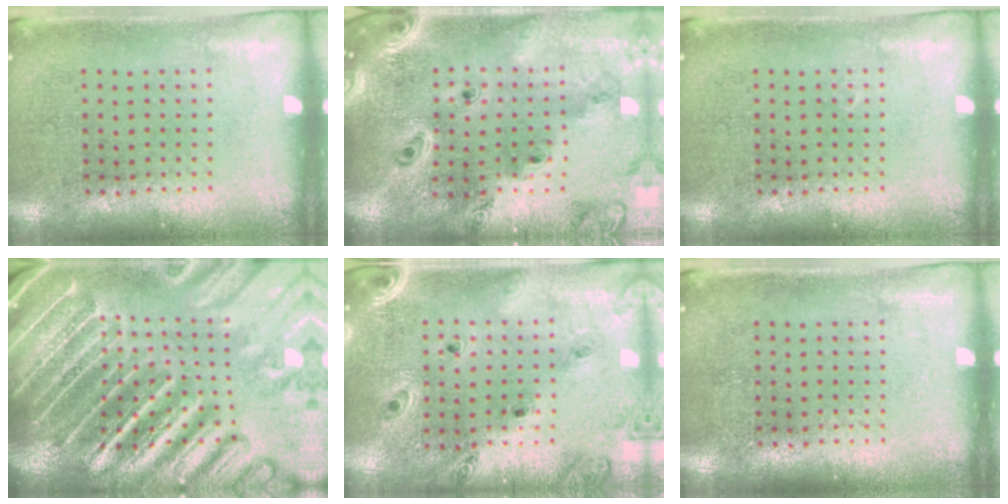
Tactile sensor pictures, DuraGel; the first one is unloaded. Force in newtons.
{"total": 3.0, "press": 2.5, "slide": 1.7}
{"total": 0.0}
{"total": 5.7, "press": 4.9, "slide": 2.9}
{"total": 1.4, "press": 1.4, "slide": 0.1}
{"total": 0.0}